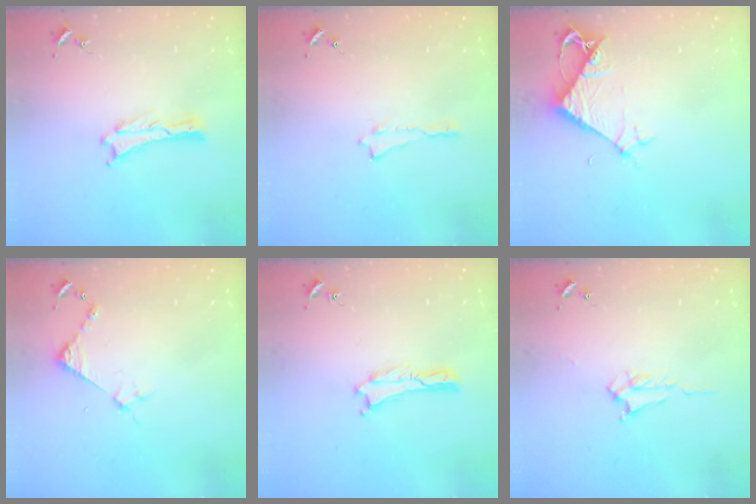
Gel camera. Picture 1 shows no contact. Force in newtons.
{"total": 0.0}
{"total": 5.9, "press": 5.8, "slide": 0.5}
{"total": 3.5, "press": 3.5, "slide": 0.3}
{"total": 0.0}
{"total": 1.7, "press": 1.7, "slide": 0.3}